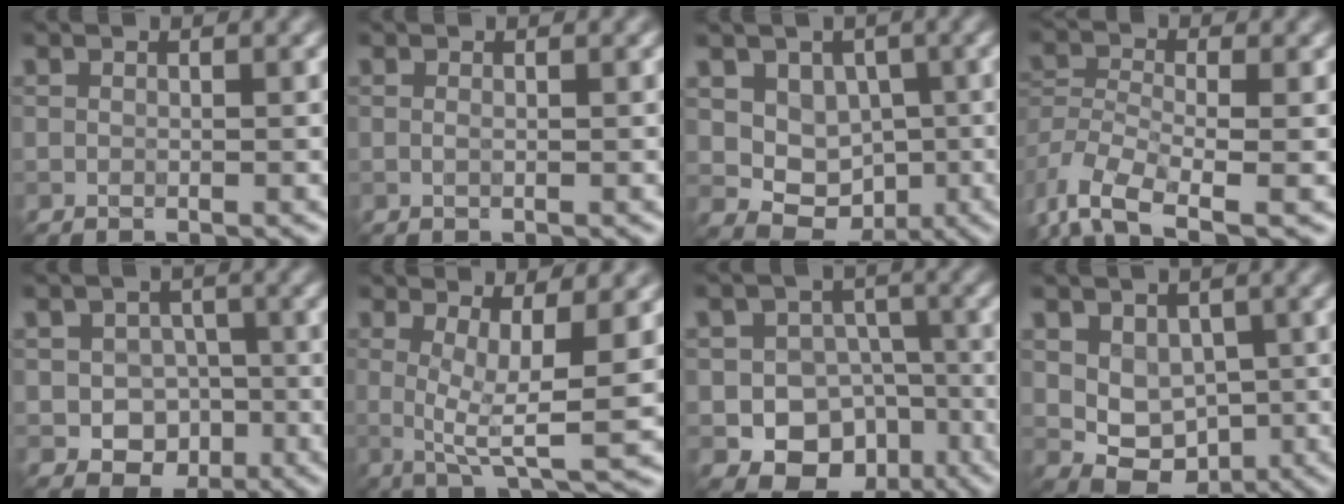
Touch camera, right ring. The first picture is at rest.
{"total": 0.0}
{"total": 5.7, "force": [0.7, 4.9, 2.7], "torque": [-0.035, -0.002, 0.005]}
{"total": 6.1, "force": [-3.6, 3.1, 3.9], "torque": [-0.083, -0.013, -0.080]}
{"total": 4.7, "force": [-1.2, 4.2, 1.9], "torque": [-0.007, 0.001, -0.036]}
{"total": 5.7, "force": [0.8, 1.1, 5.5], "torque": [-0.090, -0.004, 0.014]}
{"total": 10.7, "force": [-4.4, 9.1, 3.6], "torque": [-0.029, -0.009, -0.082]}
{"total": 4.2, "force": [0.6, 3.4, 2.4], "torque": [-0.040, -0.011, 0.018]}